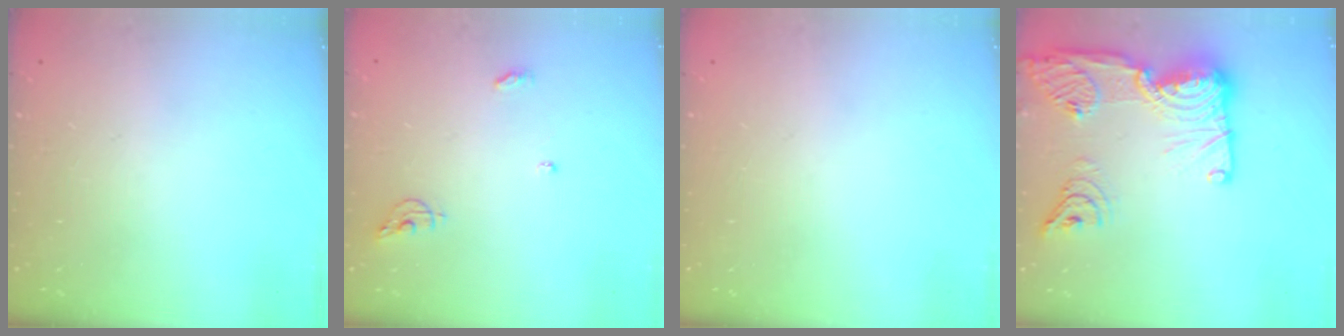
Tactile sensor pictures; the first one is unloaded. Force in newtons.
{"total": 6.3, "press": 6.3, "slide": 0.2}
{"total": 0.0}
{"total": 27.4, "press": 26.4, "slide": 7.2}